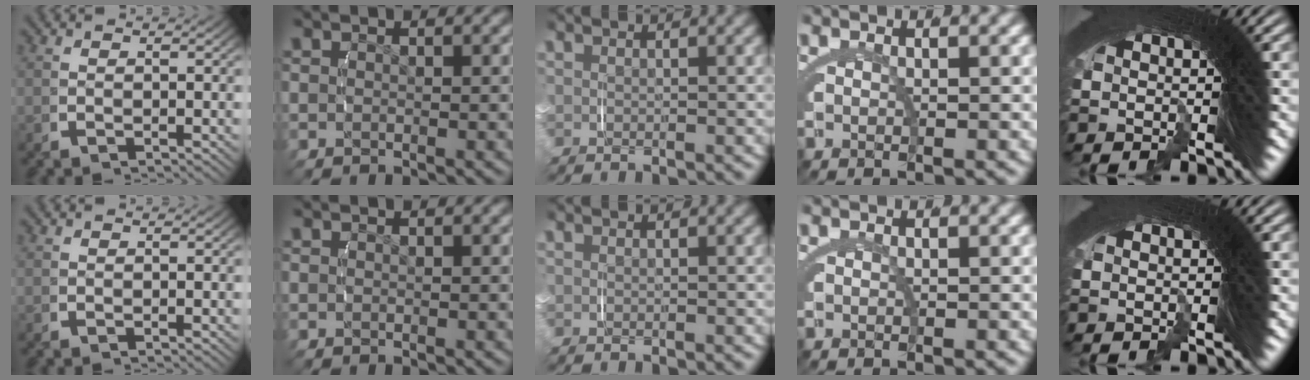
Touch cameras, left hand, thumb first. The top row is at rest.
{}